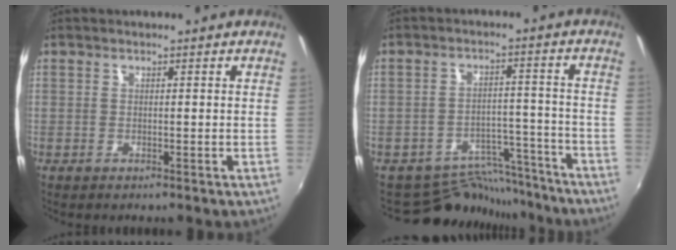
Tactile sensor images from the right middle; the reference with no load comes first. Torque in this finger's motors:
{"motor_torque": [-0.67, -0.45, -0.04, -0.04]}